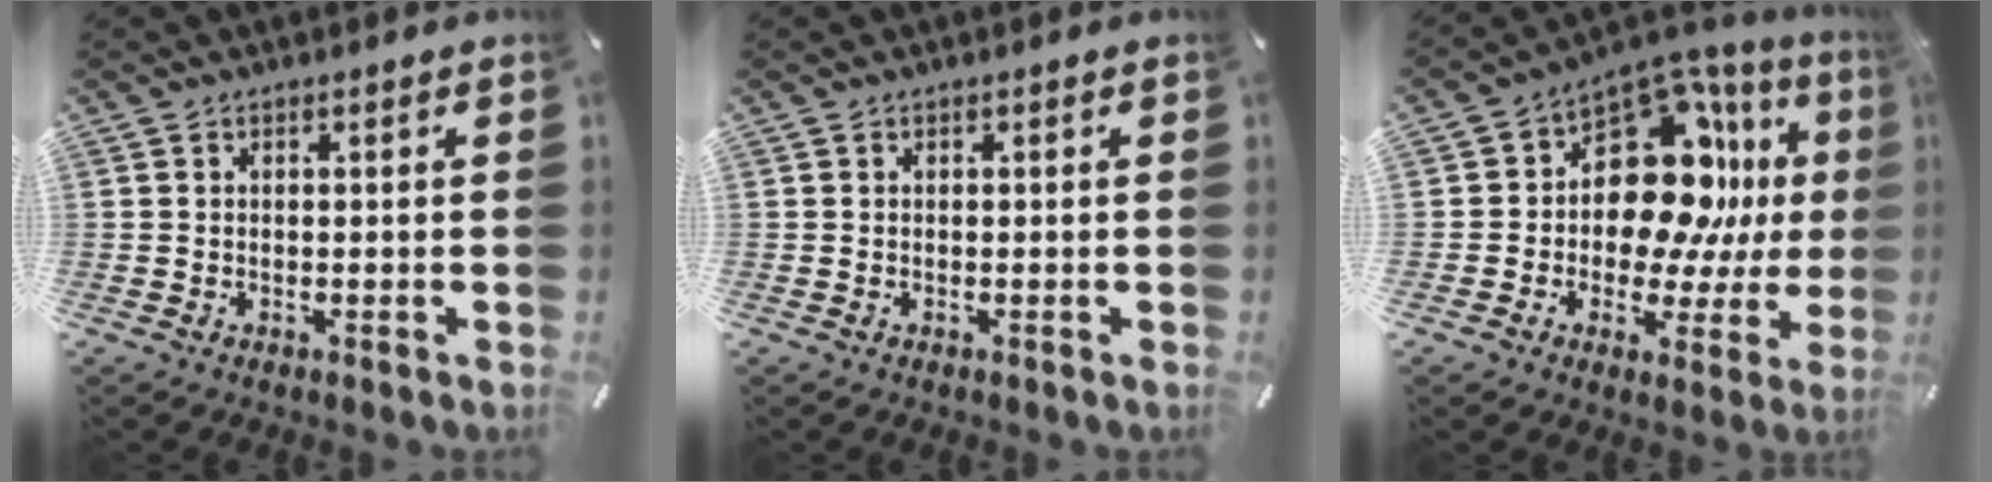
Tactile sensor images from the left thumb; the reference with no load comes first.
{"total": 0.0}
{"total": 18.0, "force": [3.8, 12.3, 12.6], "torque": [-0.201, -0.037, 0.066]}